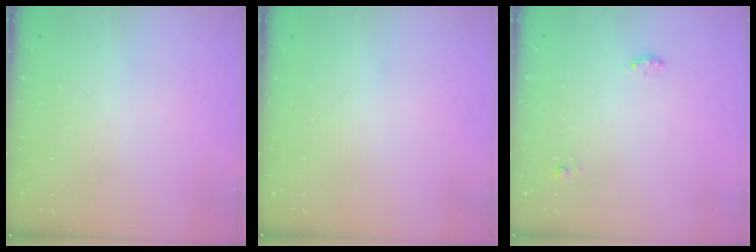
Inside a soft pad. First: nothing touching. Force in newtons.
{"total": 0.0}
{"total": 5.9, "press": 4.3, "slide": 4.1}